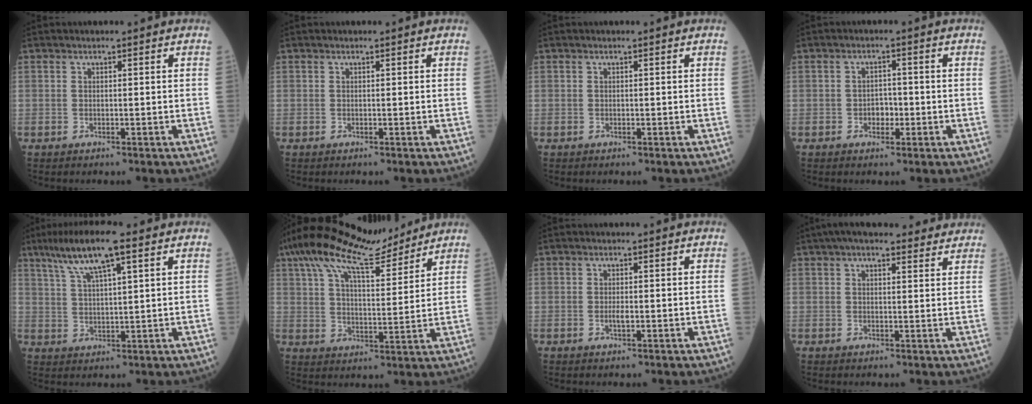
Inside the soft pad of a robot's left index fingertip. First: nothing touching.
{"total": 0.0}
{"total": 0.0}
{"total": 2.4, "force": [-0.7, 1.6, 1.6], "torque": [-0.019, 0.006, -0.011]}
{"total": 9.3, "force": [5.7, 1.0, 7.3], "torque": [-0.143, 0.022, 0.102]}
{"total": 15.6, "force": [13.0, 2.8, 8.1], "torque": [-0.153, 0.026, 0.216]}
{"total": 1.2, "force": [-0.2, 0.3, 1.1], "torque": [-0.024, -0.002, -0.003]}
{"total": 11.4, "force": [9.4, 3.1, 5.6], "torque": [-0.074, 0.041, 0.125]}